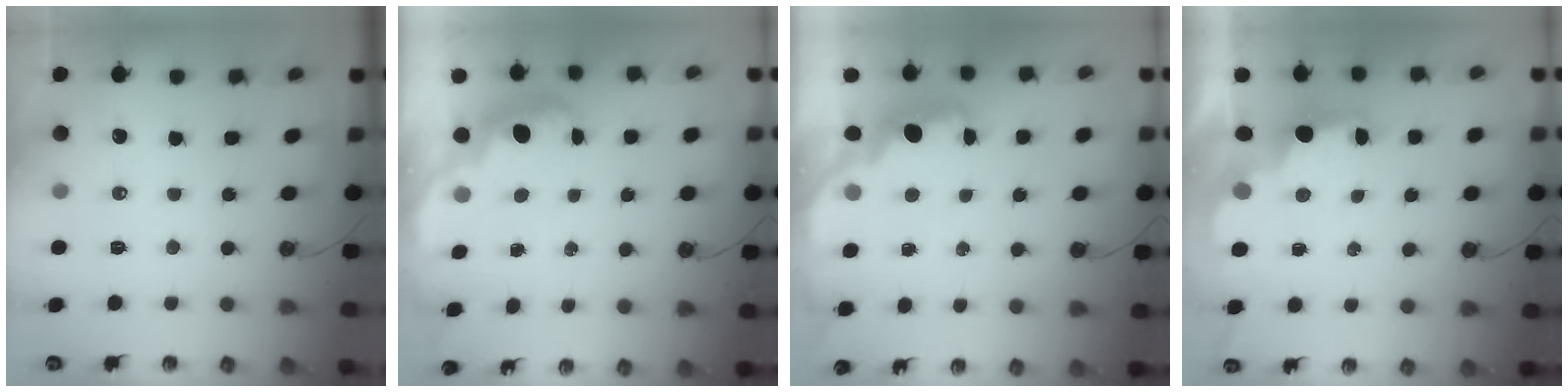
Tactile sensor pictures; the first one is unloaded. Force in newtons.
{"total": 3.8, "press": 3.6, "slide": 0.9}
{"total": 2.1, "press": 2.0, "slide": 0.7}
{"total": 2.5, "press": 2.3, "slide": 0.8}